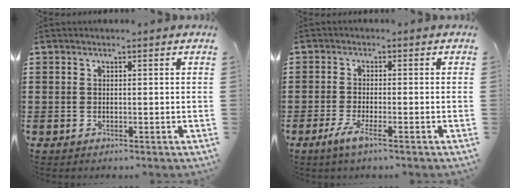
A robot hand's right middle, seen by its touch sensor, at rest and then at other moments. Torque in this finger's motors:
{"motor_torque": [0.85, 0.45, 0.02, 0.08]}